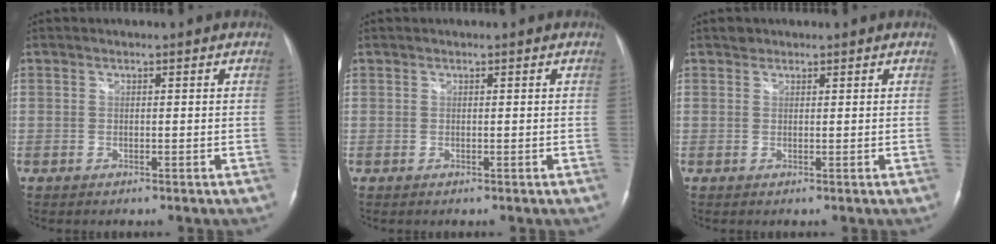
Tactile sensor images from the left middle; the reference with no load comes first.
{"total": 0.0}
{"total": 0.9, "force": [0.7, 0.5, 0.0], "torque": [0.003, 0.003, 0.008]}